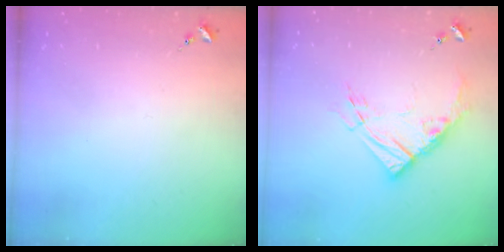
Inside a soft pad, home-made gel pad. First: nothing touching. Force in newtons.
{"total": 12.7, "press": 12.6, "slide": 1.3}